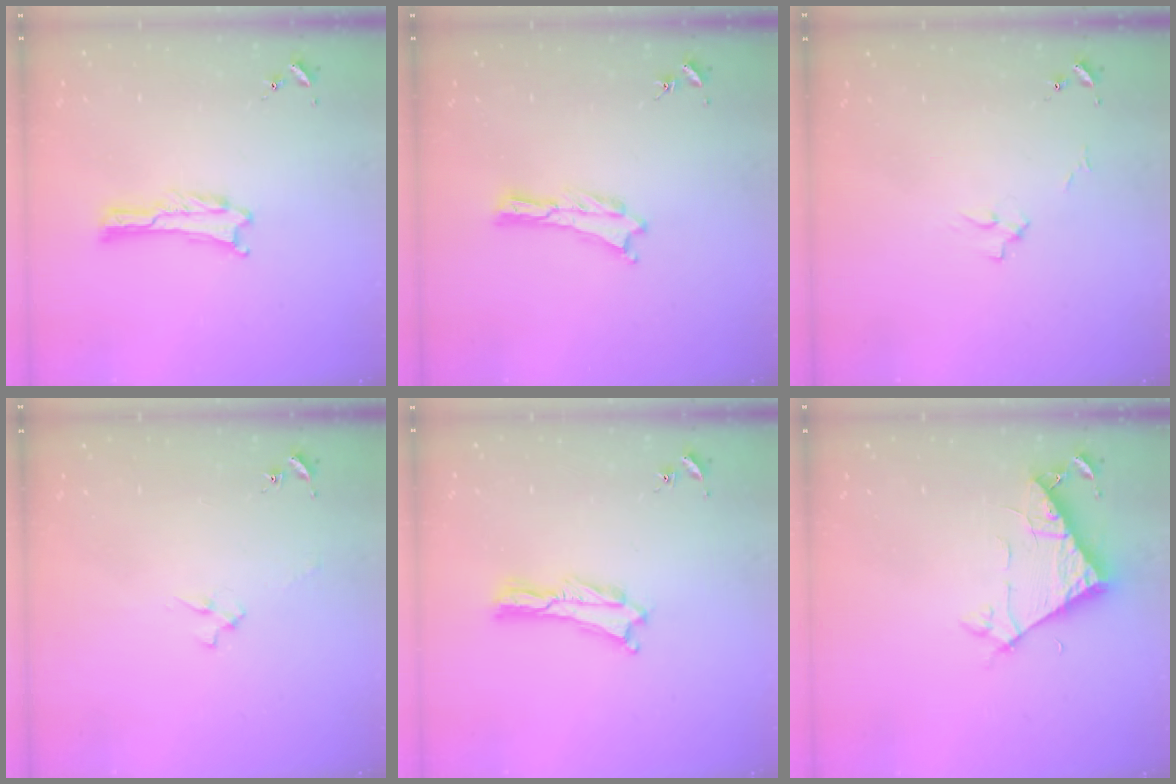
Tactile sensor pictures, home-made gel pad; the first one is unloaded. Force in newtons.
{"total": 0.0}
{"total": 2.7, "press": 2.7, "slide": 0.3}
{"total": 2.4, "press": 2.4, "slide": 0.3}
{"total": 0.6, "press": 0.5, "slide": 0.2}
{"total": 7.1, "press": 7.1, "slide": 0.6}